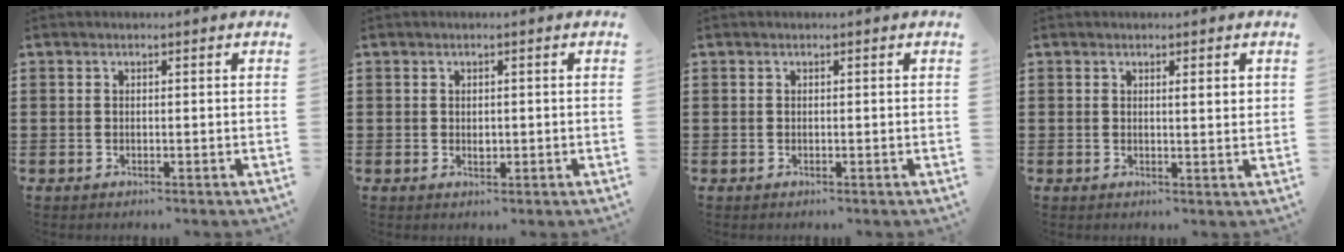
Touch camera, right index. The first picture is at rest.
{"total": 0.9, "force": [0.0, 0.6, 0.7], "torque": [-0.014, 0.003, 0.000]}
{"total": 0.0}
{"total": 1.6, "force": [0.6, 0.1, 1.5], "torque": [-0.031, 0.003, 0.009]}